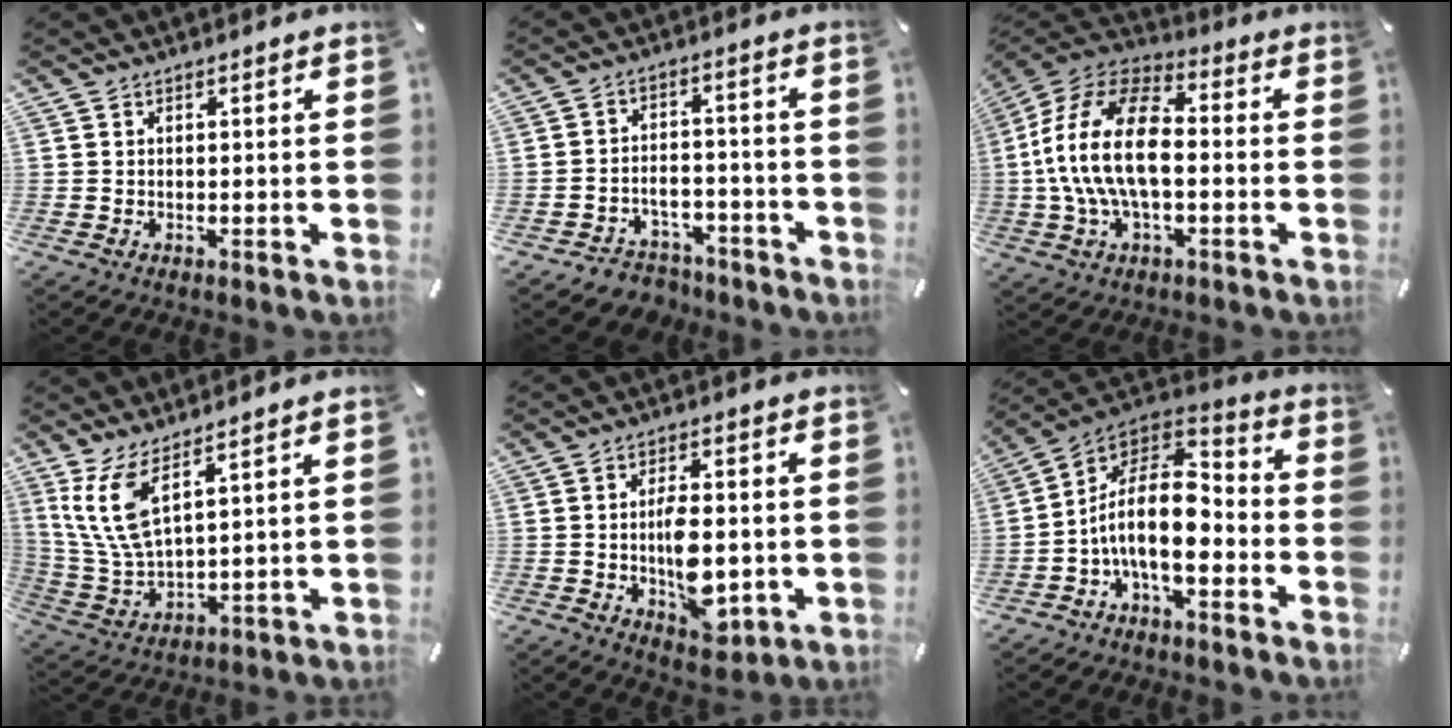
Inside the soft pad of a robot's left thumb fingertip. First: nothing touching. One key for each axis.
{"total": 4.9, "fx": -3.3, "fy": 3.4, "fz": 1.1, "tx": -0.014, "ty": 0.018, "tz": -0.060}
{"total": 18.9, "fx": -1.6, "fy": 10.9, "fz": 15.3, "tx": -0.320, "ty": 0.012, "tz": -0.030}
{"total": 11.1, "fx": 6.5, "fy": 4.2, "fz": 7.9, "tx": -0.198, "ty": -0.031, "tz": 0.117}
{"total": 10.5, "fx": -1.4, "fy": 5.6, "fz": 8.7, "tx": -0.130, "ty": -0.008, "tz": -0.020}
{"total": 16.5, "fx": -2.8, "fy": 8.8, "fz": 13.7, "tx": -0.279, "ty": 0.000, "tz": -0.051}